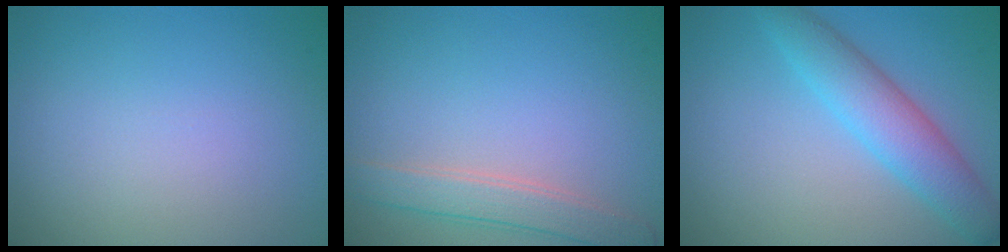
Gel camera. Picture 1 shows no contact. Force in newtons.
{"total": 2.6, "press": 2.6, "slide": 0.2}
{"total": 4.7, "press": 4.7, "slide": 0.1}